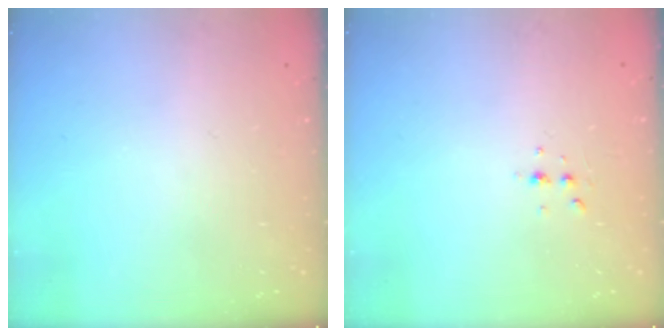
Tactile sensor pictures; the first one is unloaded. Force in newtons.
{"total": 3.1, "press": 3.0, "slide": 0.9}